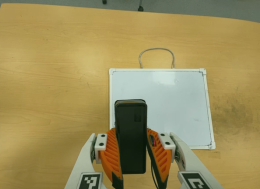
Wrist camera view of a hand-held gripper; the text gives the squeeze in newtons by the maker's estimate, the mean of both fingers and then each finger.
{"total": 7.4, "left": 6.8, "right": 8.0}